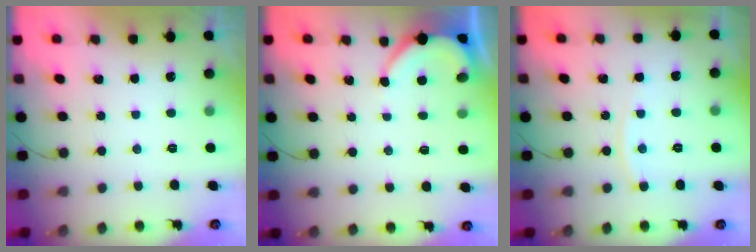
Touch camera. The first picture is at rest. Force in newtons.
{"total": 3.1, "press": 3.0, "slide": 0.4}
{"total": 4.3, "press": 4.3, "slide": 0.4}